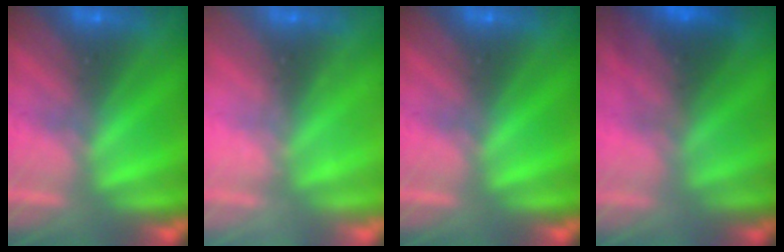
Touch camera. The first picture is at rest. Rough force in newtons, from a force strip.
{"total": 1.9}
{"total": 0.0}
{"total": 2.3}